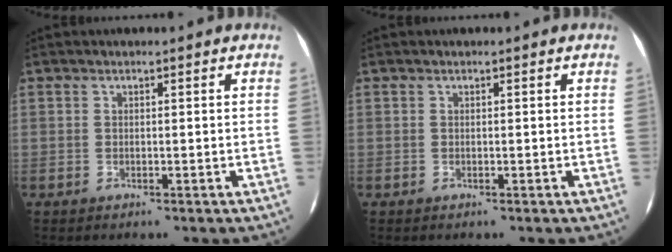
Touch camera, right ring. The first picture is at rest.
{"total": 0.0}